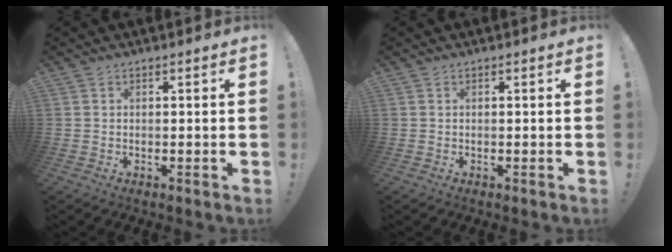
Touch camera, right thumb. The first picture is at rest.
{"total": 0.0}